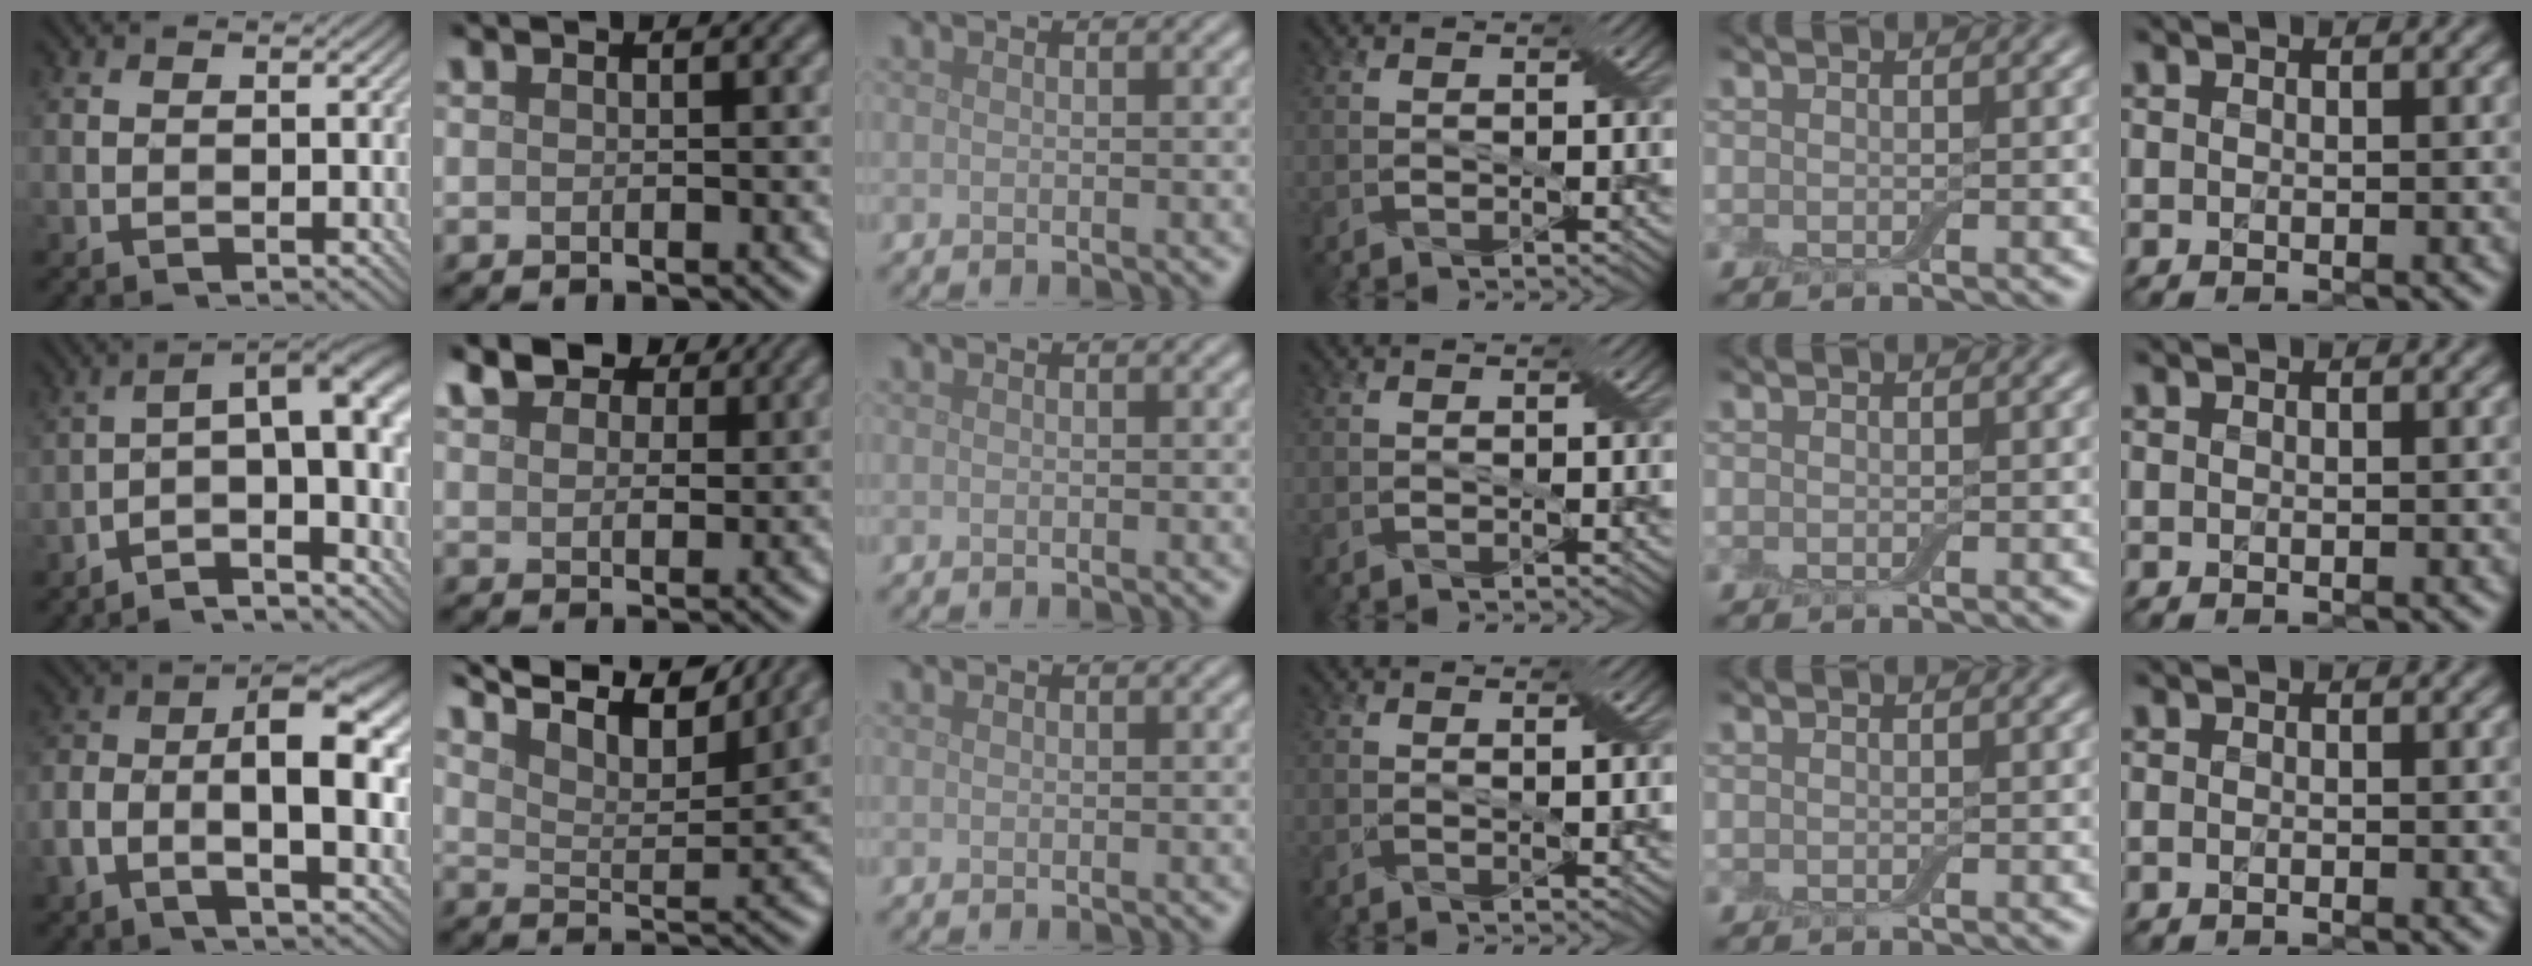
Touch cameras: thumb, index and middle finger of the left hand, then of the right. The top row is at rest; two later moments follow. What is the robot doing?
{"motion": "insert", "object": "backpack"}